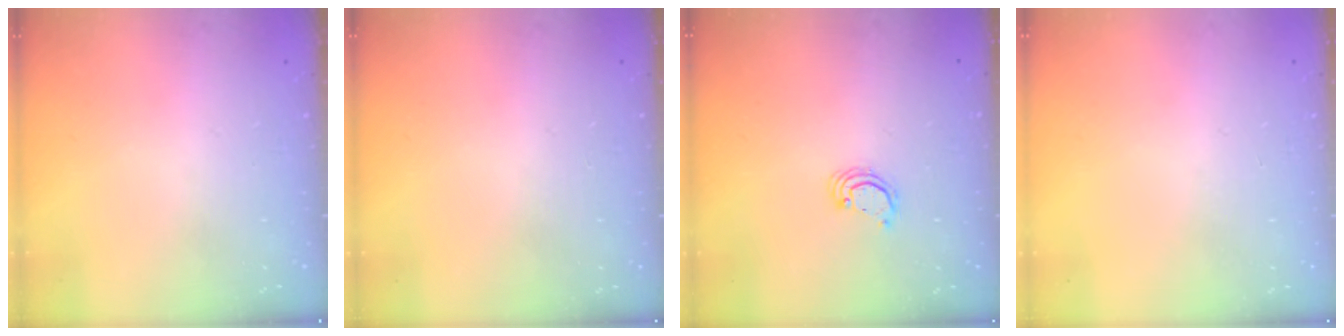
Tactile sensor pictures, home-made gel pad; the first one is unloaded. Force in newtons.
{"total": 0.0}
{"total": 2.2, "press": 2.2, "slide": 0.2}
{"total": 0.0}